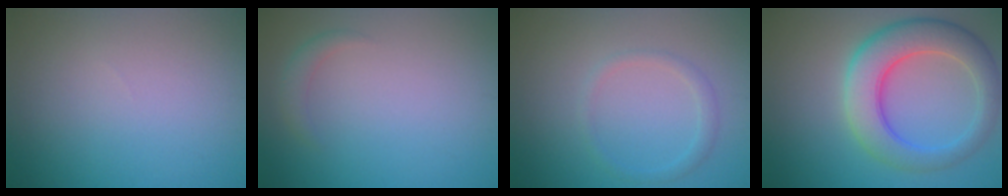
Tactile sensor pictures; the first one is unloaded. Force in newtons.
{"total": 1.3, "press": 1.3, "slide": 0.1}
{"total": 1.4, "press": 1.4, "slide": 0.0}
{"total": 7.1, "press": 7.1, "slide": 0.1}